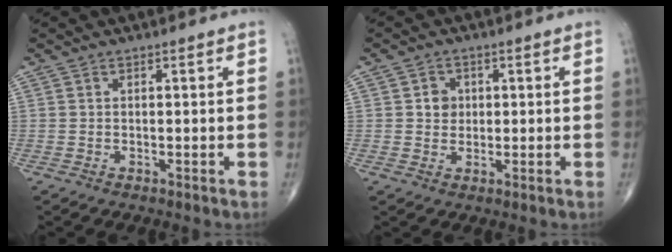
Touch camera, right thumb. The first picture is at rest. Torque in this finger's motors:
{"motor_torque": [-0.23, 0.42, 0.24, 0.17, 0.00]}